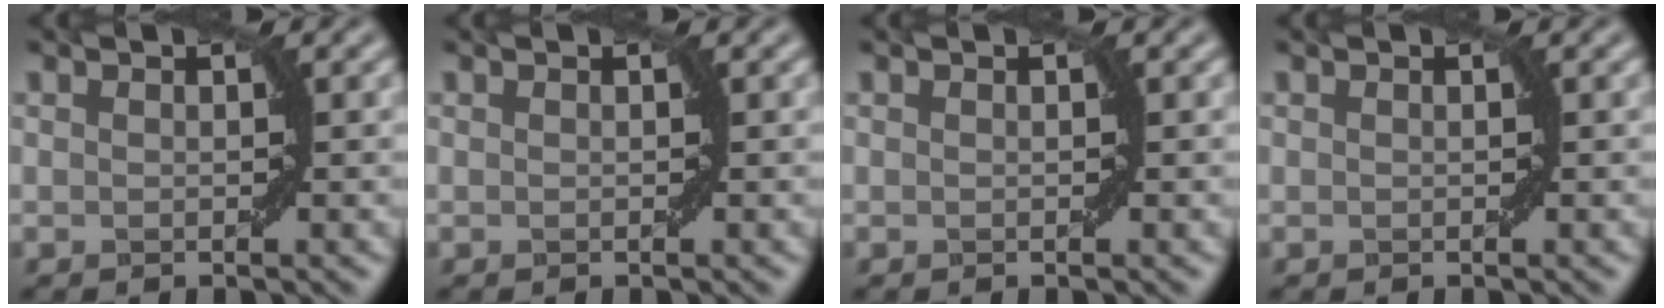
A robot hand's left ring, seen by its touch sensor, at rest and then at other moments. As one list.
[{"total": 0.0}, {"total": 0.0}, {"total": 0.0}]